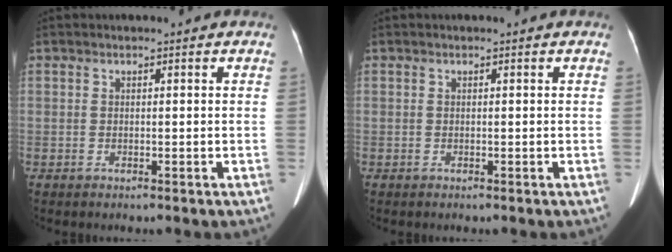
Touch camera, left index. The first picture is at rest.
{"total": 0.0}